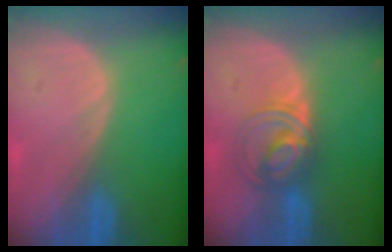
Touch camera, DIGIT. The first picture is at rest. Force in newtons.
{"total": 5.6, "press": 5.6, "slide": 0.5}